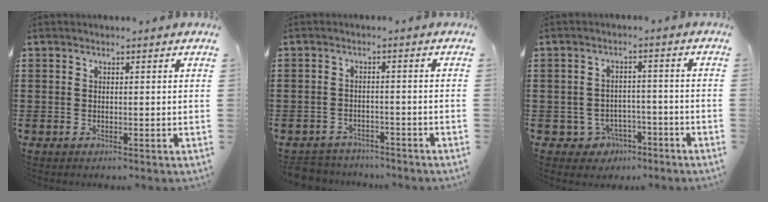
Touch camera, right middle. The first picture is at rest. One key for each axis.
{"total": 2.7, "fx": -2.7, "fy": 0.4, "fz": -0.3, "tx": -0.005, "ty": -0.004, "tz": -0.059}
{"total": 3.6, "fx": -2.8, "fy": 2.1, "fz": 0.8, "tx": -0.032, "ty": 0.002, "tz": -0.059}